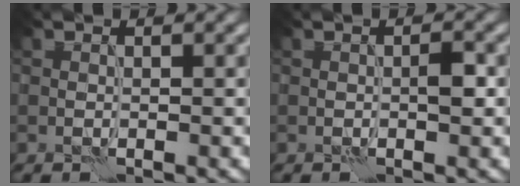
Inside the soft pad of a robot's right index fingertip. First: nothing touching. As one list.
[{"total": 1.4, "force": [-0.2, 0.4, 1.4], "torque": [-0.021, 0.004, -0.005]}]